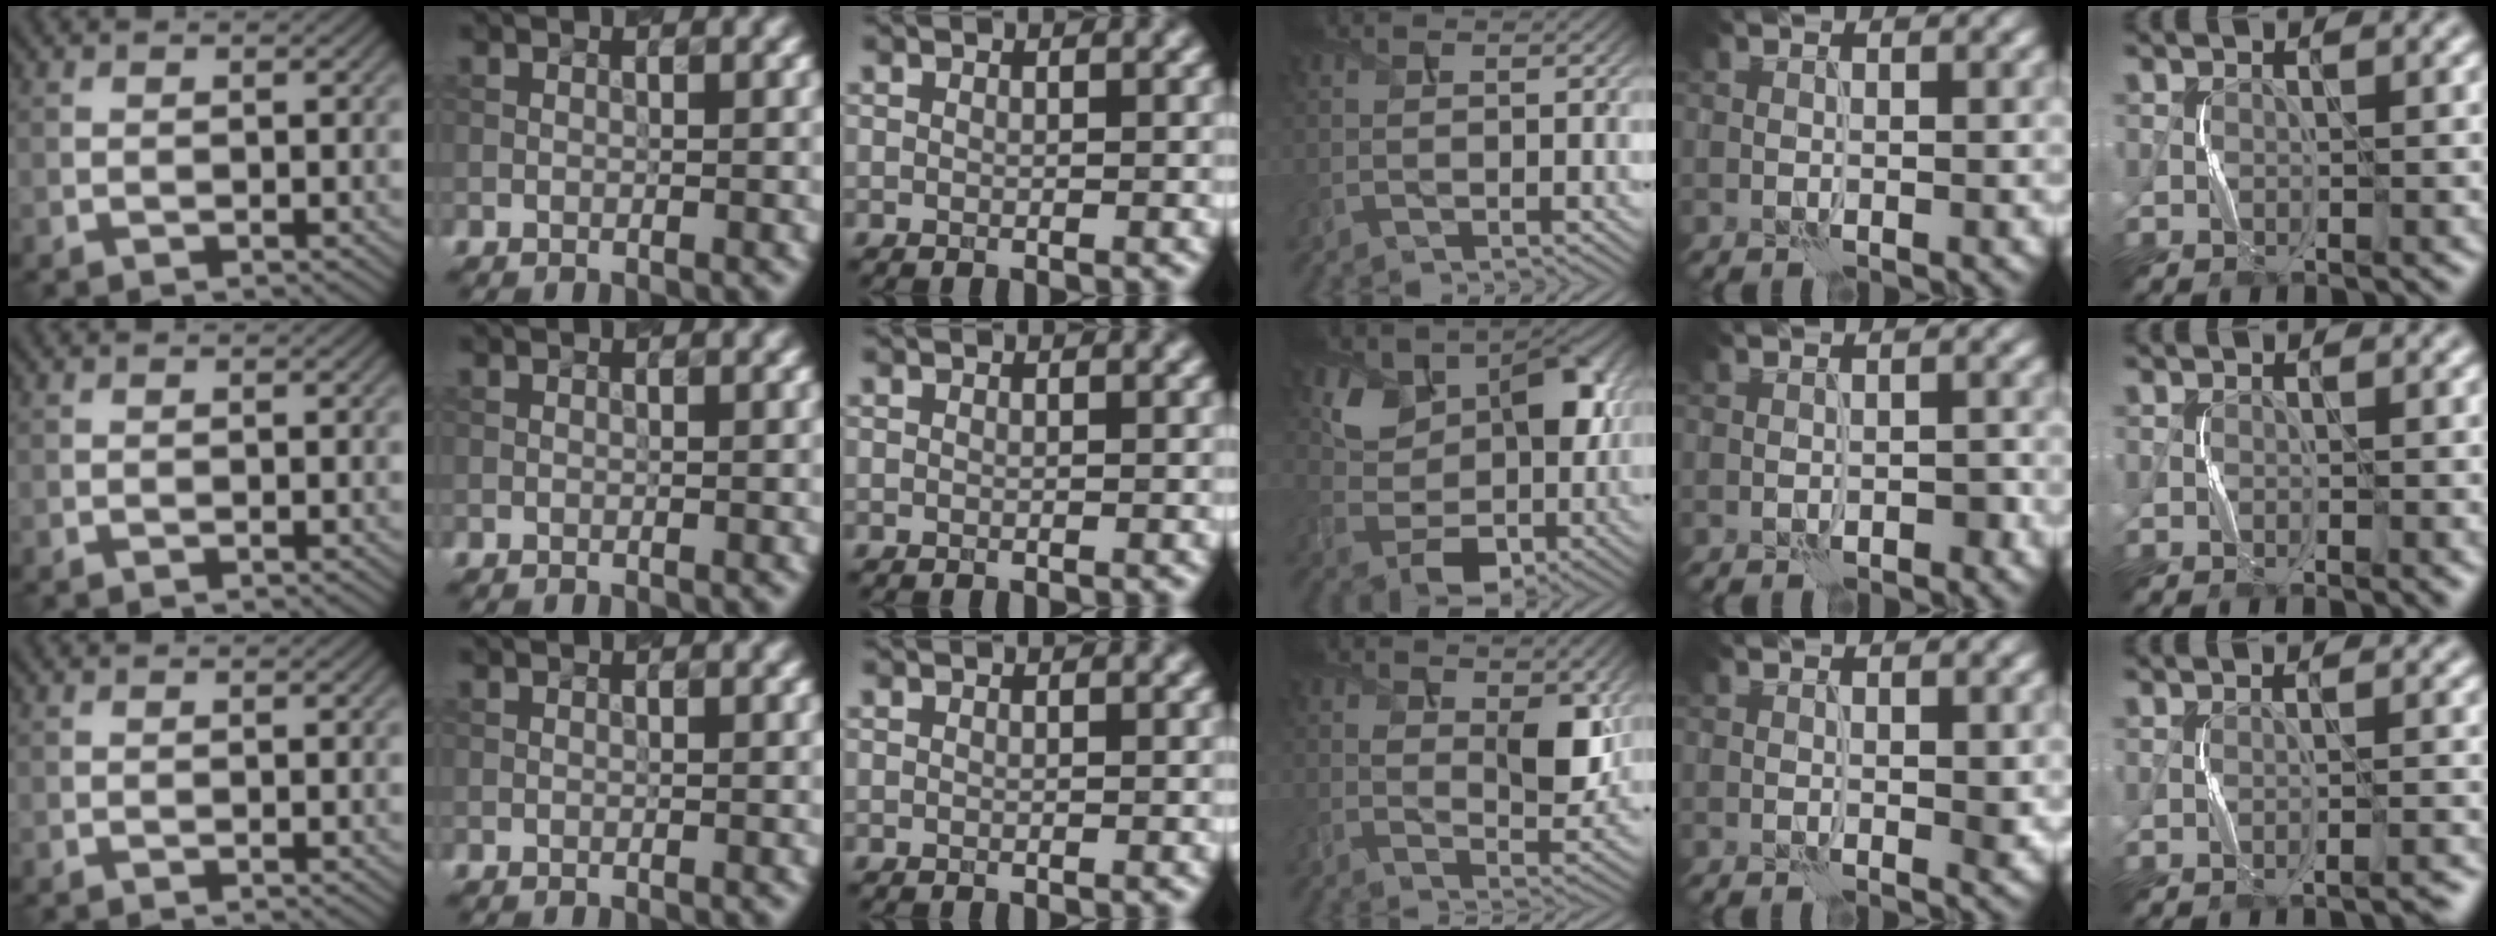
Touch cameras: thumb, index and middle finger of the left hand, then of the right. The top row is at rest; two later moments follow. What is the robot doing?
{"motion": "squeeze", "object": "stress ball aka squeeze ball"}